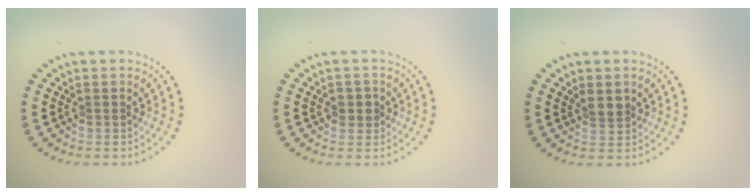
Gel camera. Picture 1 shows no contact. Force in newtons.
{"total": 1.5, "press": 1.4, "slide": 0.6}
{"total": 1.7, "press": 1.5, "slide": 0.8}